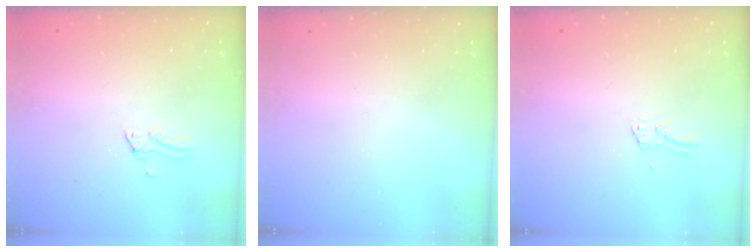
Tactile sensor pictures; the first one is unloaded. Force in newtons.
{"total": 0.0}
{"total": 1.9, "press": 1.9, "slide": 0.1}